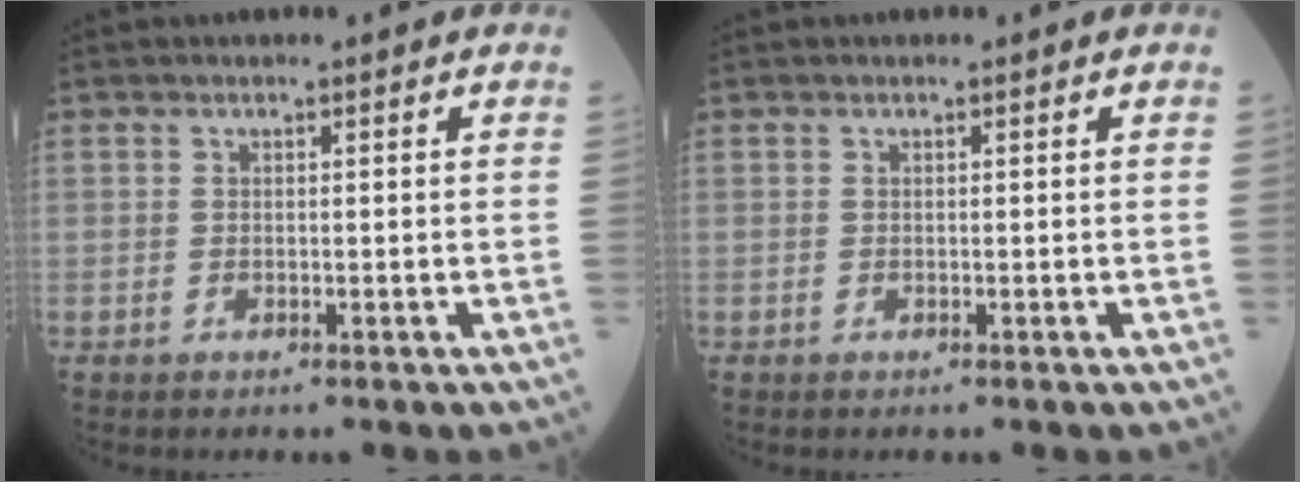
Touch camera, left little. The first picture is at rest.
{"total": 0.0}